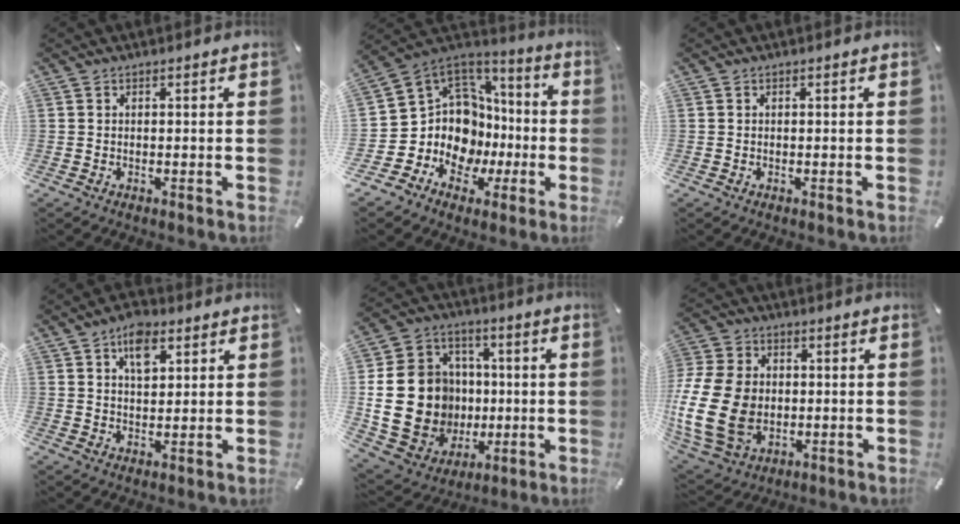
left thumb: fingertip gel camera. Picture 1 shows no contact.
{"total": 13.1, "force": [-0.6, 12.5, 4.0], "torque": [-0.120, -0.047, 0.011]}
{"total": 0.0}
{"total": 7.3, "force": [3.7, 4.4, 4.7], "torque": [-0.062, -0.006, 0.060]}
{"total": 22.5, "force": [-0.2, 19.6, 11.0], "torque": [-0.212, 0.004, 0.030]}
{"total": 19.3, "force": [-1.5, 15.1, 12.0], "torque": [-0.256, 0.006, -0.024]}